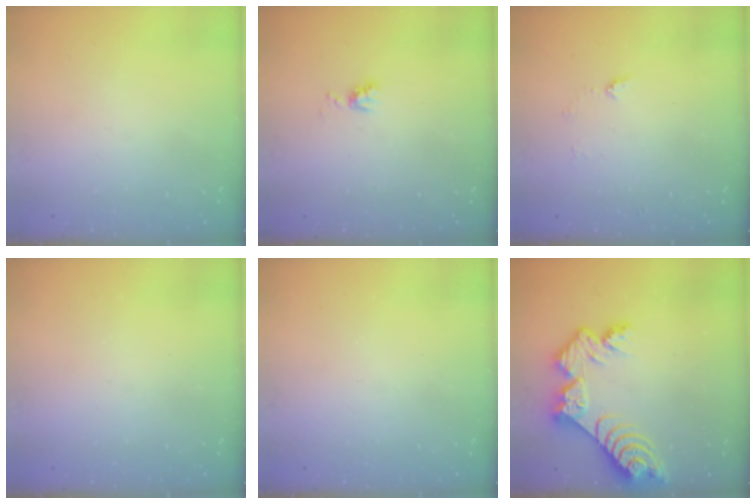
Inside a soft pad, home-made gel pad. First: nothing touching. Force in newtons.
{"total": 4.3, "press": 4.2, "slide": 0.7}
{"total": 5.2, "press": 5.1, "slide": 0.6}
{"total": 0.0}
{"total": 0.0}
{"total": 11.8, "press": 11.8, "slide": 1.1}